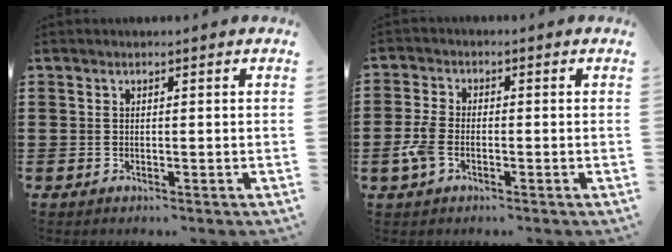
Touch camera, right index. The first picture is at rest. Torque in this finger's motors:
{"motor_torque": [0.98, 0.07, 0.44, 0.13]}